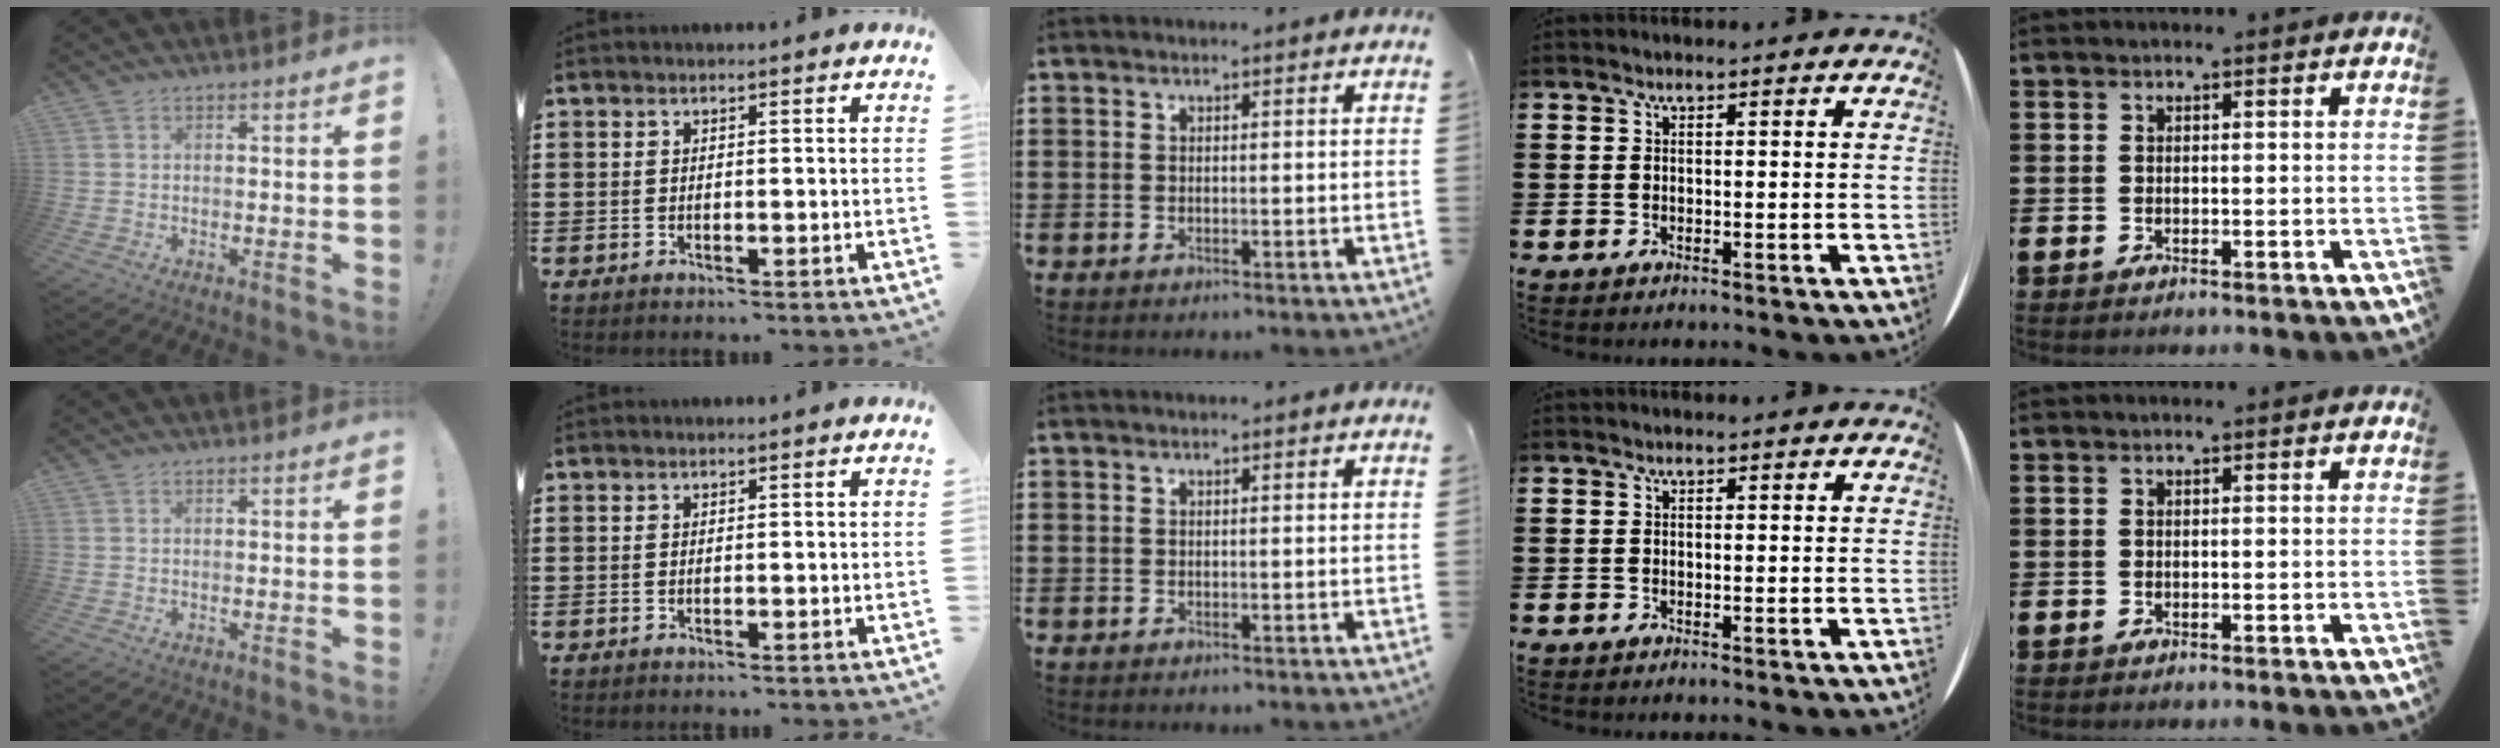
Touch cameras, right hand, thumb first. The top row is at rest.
{}